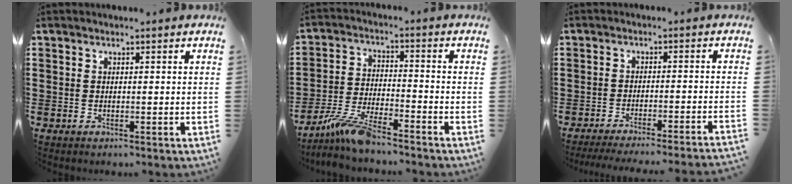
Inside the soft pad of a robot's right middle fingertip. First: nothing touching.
{"total": 7.4, "force": [-6.2, 0.7, 3.9], "torque": [-0.092, -0.010, -0.120]}
{"total": 3.3, "force": [-3.0, -0.6, 1.1], "torque": [-0.019, -0.005, -0.061]}